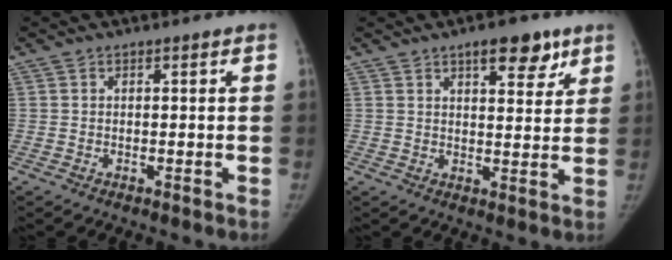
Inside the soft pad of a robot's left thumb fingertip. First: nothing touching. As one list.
[{"total": 8.0, "force": [4.8, 3.4, 5.4], "torque": [-0.044, -0.022, 0.065]}]